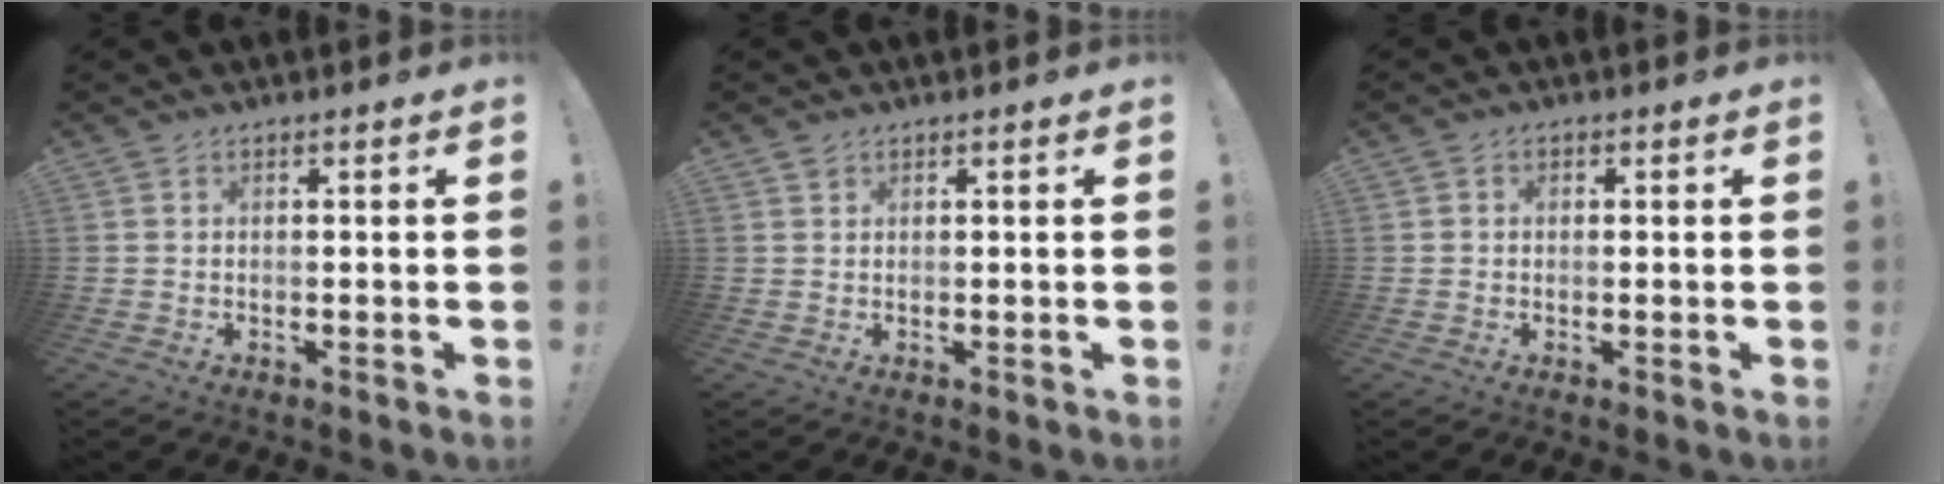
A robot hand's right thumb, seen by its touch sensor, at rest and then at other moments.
{"total": 1.1, "force": [0.8, 0.7, 0.2], "torque": [0.009, -0.005, 0.013]}
{"total": 1.2, "force": [-0.2, 1.1, 0.5], "torque": [-0.008, 0.004, -0.005]}